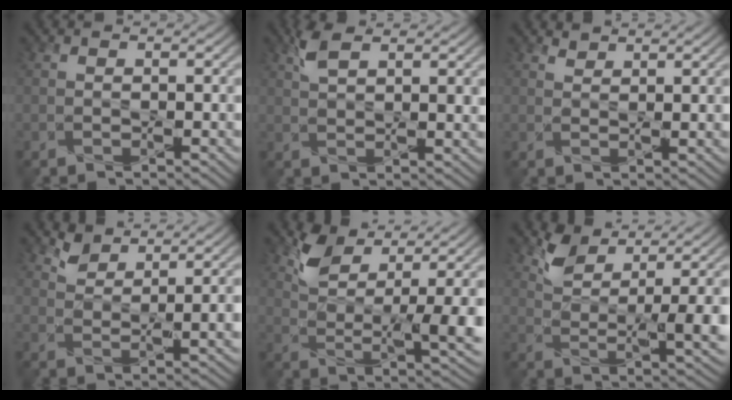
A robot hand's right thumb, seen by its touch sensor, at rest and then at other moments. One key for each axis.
{"total": 4.9, "fx": 2.8, "fy": 1.6, "fz": 3.7, "tx": -0.082, "ty": 0.005, "tz": 0.056}
{"total": 1.9, "fx": 1.7, "fy": 0.3, "fz": 0.7, "tx": -0.017, "ty": 0.002, "tz": 0.036}
{"total": 3.9, "fx": 2.9, "fy": 1.1, "fz": 2.4, "tx": -0.054, "ty": -0.006, "tz": 0.064}
{"total": 9.0, "fx": 4.5, "fy": 3.6, "fz": 6.9, "tx": -0.131, "ty": -0.009, "tz": 0.091}
{"total": 7.2, "fx": 4.2, "fy": 2.6, "fz": 5.3, "tx": -0.104, "ty": -0.011, "tz": 0.085}